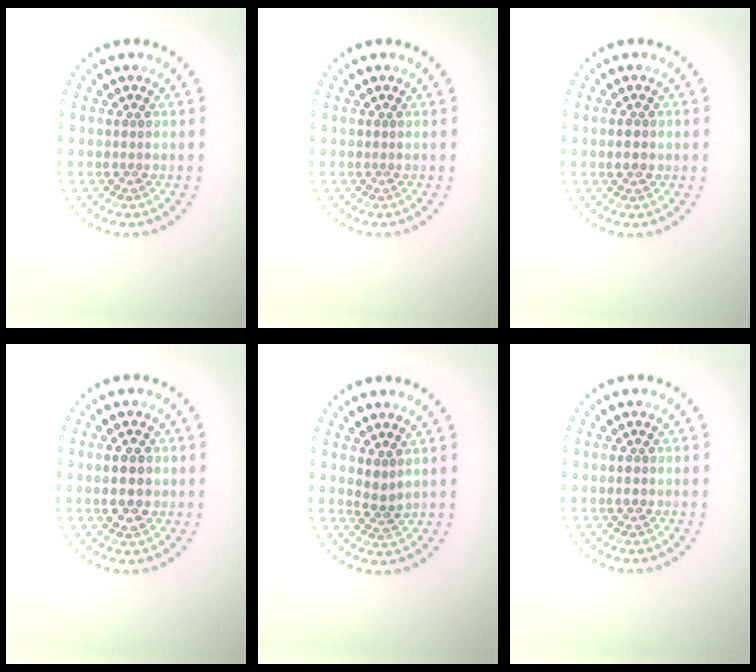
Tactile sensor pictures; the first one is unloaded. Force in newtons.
{"total": 0.0}
{"total": 1.0, "press": 1.0, "slide": 0.0}
{"total": 3.2, "press": 3.2, "slide": 0.1}
{"total": 1.6, "press": 1.3, "slide": 0.9}
{"total": 1.0, "press": 1.0, "slide": 0.1}